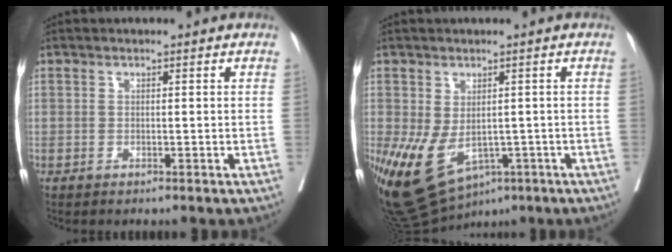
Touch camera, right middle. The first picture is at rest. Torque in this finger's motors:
{"motor_torque": [0.33, -0.26, 1.06, 0.21]}